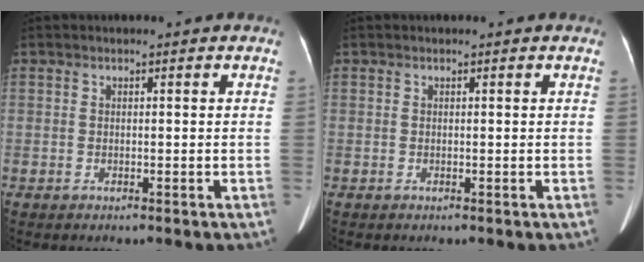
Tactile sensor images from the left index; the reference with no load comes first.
{"total": 0.0}